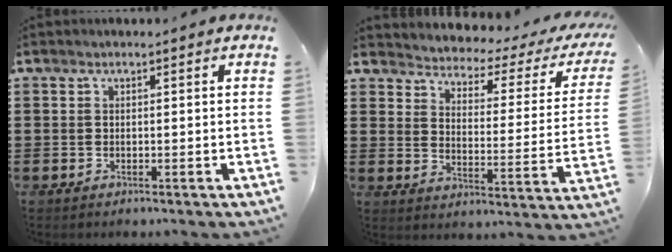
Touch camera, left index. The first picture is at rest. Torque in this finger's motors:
{"motor_torque": [2.03, -0.11, 0.36, 0.03]}